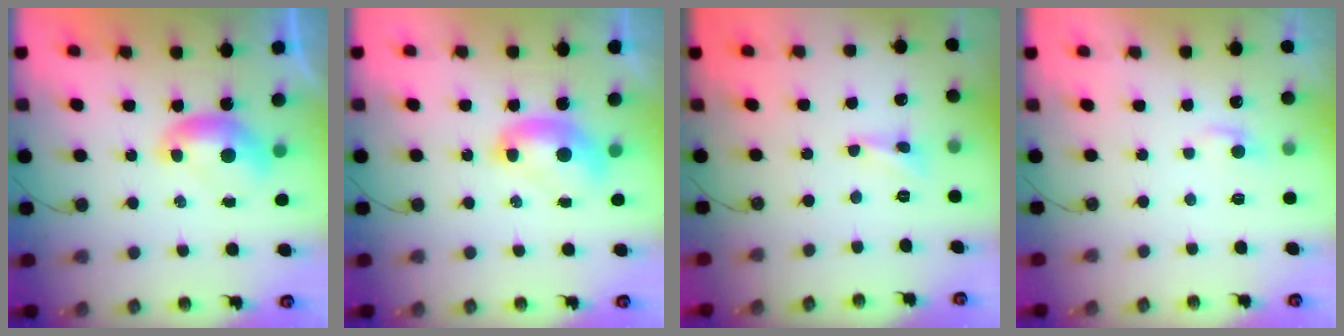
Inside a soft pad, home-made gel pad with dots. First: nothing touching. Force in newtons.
{"total": 2.1, "press": 2.1, "slide": 0.3}
{"total": 3.5, "press": 3.4, "slide": 0.8}
{"total": 0.8, "press": 0.7, "slide": 0.4}